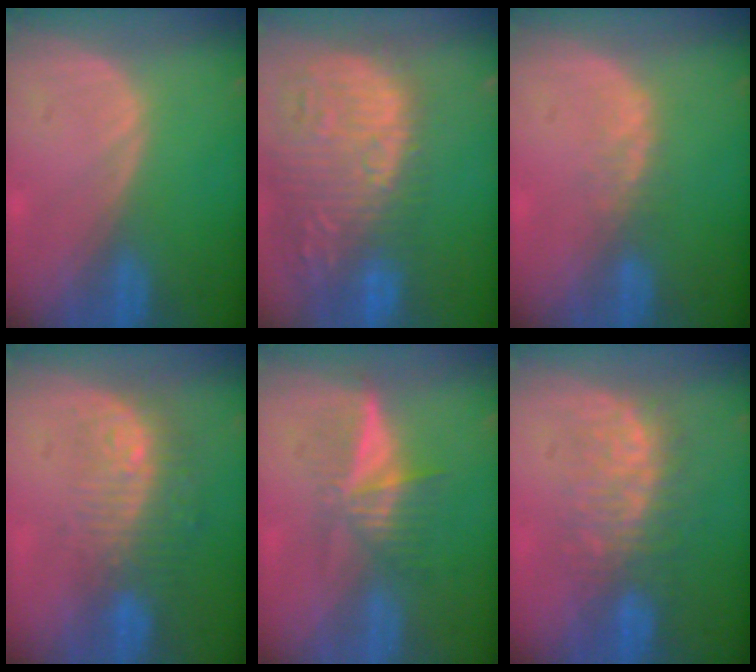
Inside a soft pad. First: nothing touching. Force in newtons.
{"total": 16.0, "press": 13.2, "slide": 9.0}
{"total": 1.9, "press": 1.8, "slide": 0.5}
{"total": 9.9, "press": 8.3, "slide": 5.3}
{"total": 6.3, "press": 5.3, "slide": 3.4}
{"total": 7.7, "press": 7.6, "slide": 1.3}